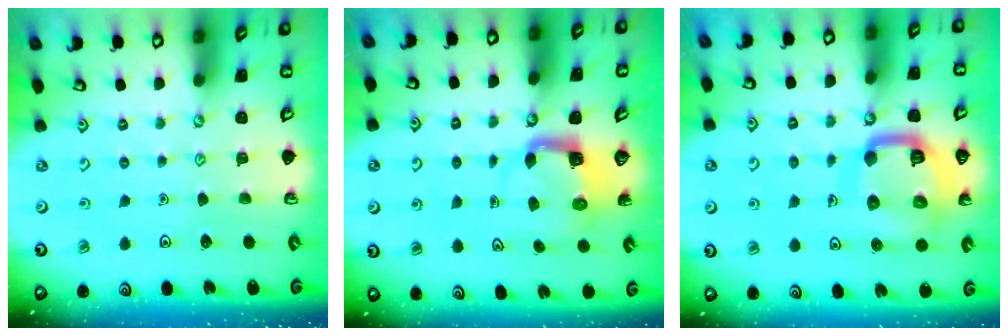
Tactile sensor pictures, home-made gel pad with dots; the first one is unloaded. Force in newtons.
{"total": 4.0, "press": 3.9, "slide": 0.4}
{"total": 16.6, "press": 16.5, "slide": 1.6}